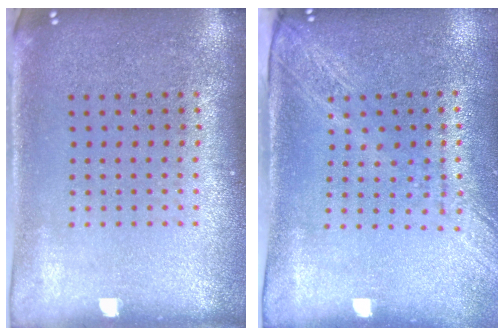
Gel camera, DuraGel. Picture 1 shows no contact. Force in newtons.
{"total": 2.1, "press": 1.7, "slide": 1.2}